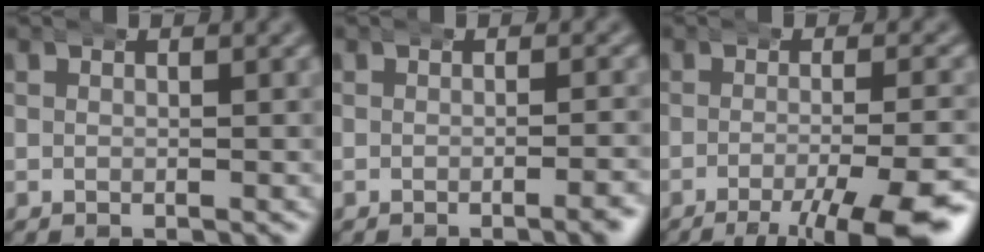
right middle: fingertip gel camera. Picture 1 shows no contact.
{"total": 1.4, "force": [-0.9, -0.2, 1.0], "torque": [-0.016, 0.007, -0.019]}
{"total": 8.1, "force": [-5.4, 2.0, 5.8], "torque": [-0.073, -0.013, -0.076]}